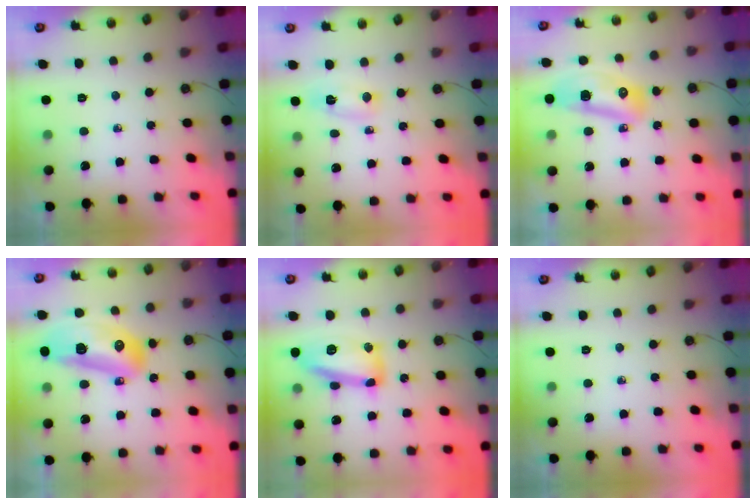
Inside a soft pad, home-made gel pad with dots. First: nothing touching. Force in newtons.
{"total": 3.5, "press": 3.2, "slide": 1.5}
{"total": 12.4, "press": 12.3, "slide": 1.5}
{"total": 17.5, "press": 17.4, "slide": 2.0}
{"total": 14.0, "press": 13.9, "slide": 1.1}
{"total": 0.0}